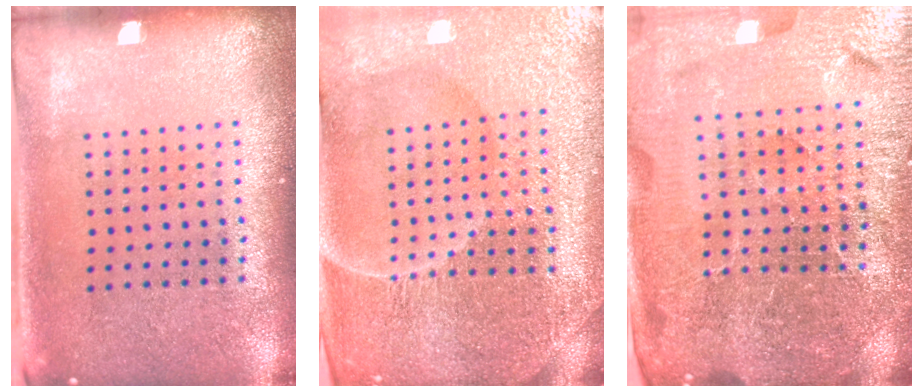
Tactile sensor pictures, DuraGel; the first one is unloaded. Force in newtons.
{"total": 5.2, "press": 4.9, "slide": 1.7}
{"total": 6.0, "press": 5.3, "slide": 2.7}